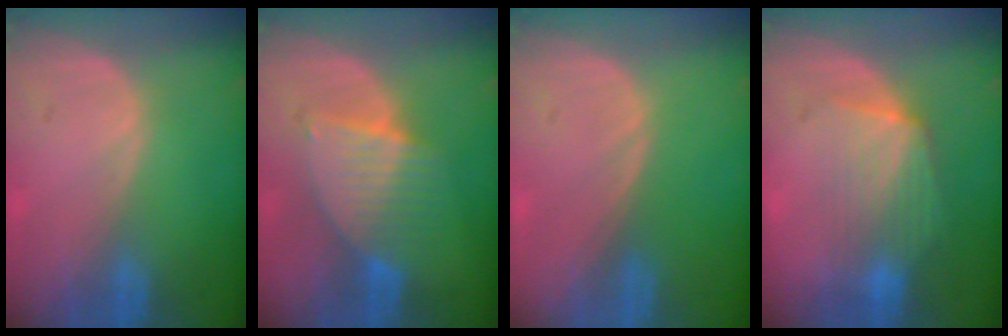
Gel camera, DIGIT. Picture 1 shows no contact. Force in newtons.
{"total": 6.3, "press": 6.3, "slide": 0.2}
{"total": 0.0}
{"total": 7.4, "press": 6.9, "slide": 2.5}